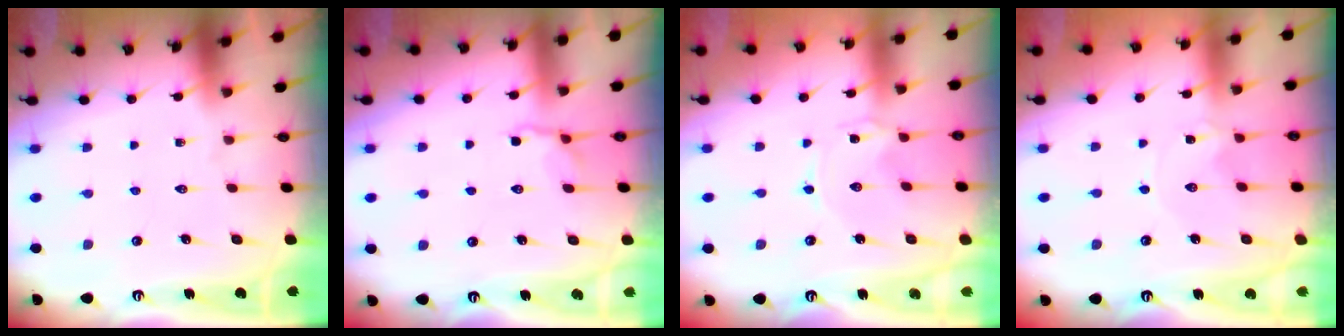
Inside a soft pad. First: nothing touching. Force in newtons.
{"total": 3.7, "press": 3.3, "slide": 1.7}
{"total": 0.0}
{"total": 1.1, "press": 1.1, "slide": 0.1}